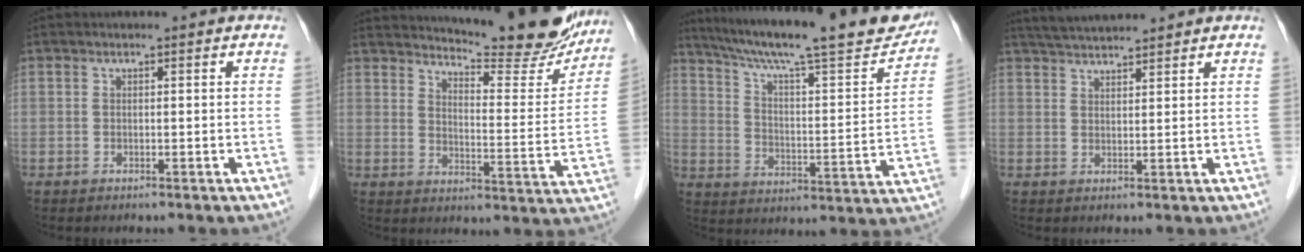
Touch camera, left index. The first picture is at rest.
{"total": 20.6, "force": [18.7, 2.7, 8.1], "torque": [-0.112, -0.058, 0.235]}
{"total": 24.8, "force": [21.2, 2.8, 12.5], "torque": [-0.203, -0.015, 0.295]}
{"total": 6.4, "force": [6.0, 0.1, 2.1], "torque": [-0.041, 0.032, 0.103]}